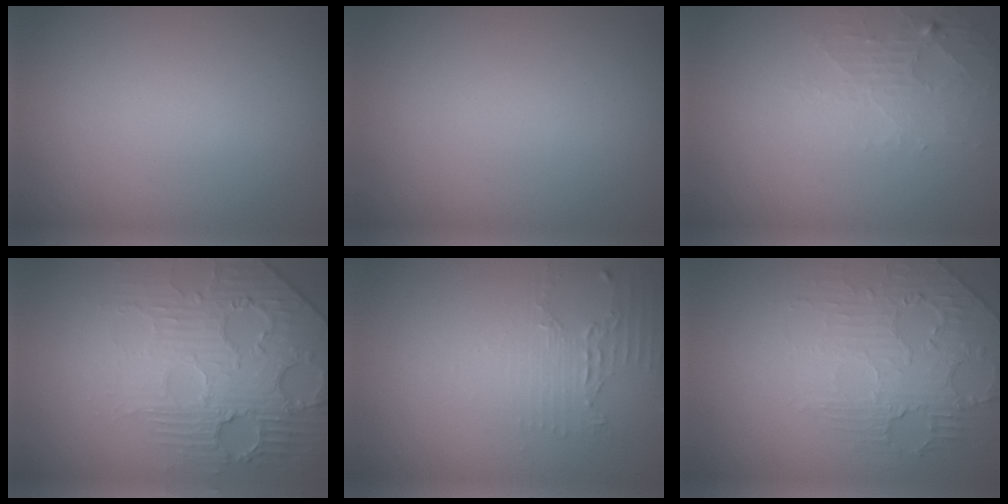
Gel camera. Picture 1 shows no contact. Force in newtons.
{"total": 0.0}
{"total": 2.2, "press": 2.2, "slide": 0.5}
{"total": 4.9, "press": 4.5, "slide": 1.8}
{"total": 2.0, "press": 1.4, "slide": 1.4}
{"total": 2.5, "press": 1.9, "slide": 1.6}